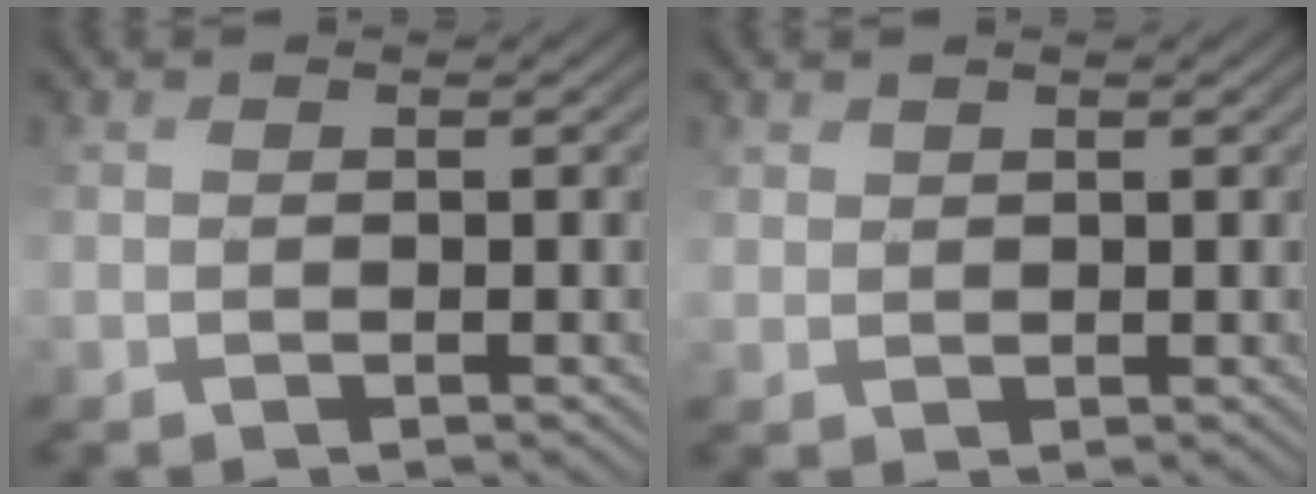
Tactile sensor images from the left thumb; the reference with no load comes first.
{"total": 1.4, "force": [0.6, 0.7, -1.0], "torque": [0.007, -0.002, 0.014]}